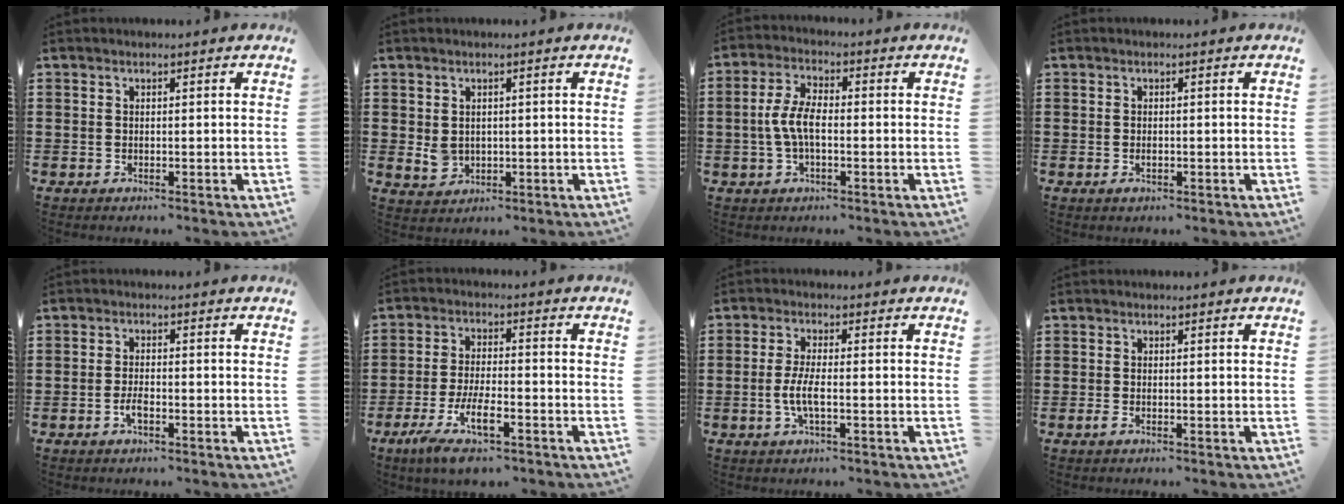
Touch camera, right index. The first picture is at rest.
{"total": 2.5, "force": [0.2, 2.1, 1.3], "torque": [-0.022, 0.003, 0.002]}
{"total": 5.5, "force": [-0.8, 2.5, 4.8], "torque": [-0.114, 0.000, -0.022]}
{"total": 0.9, "force": [-0.2, 0.4, 0.8], "torque": [-0.016, -0.003, -0.003]}
{"total": 2.7, "force": [-1.2, 0.9, 2.2], "torque": [-0.047, -0.002, -0.024]}
{"total": 7.7, "force": [-4.2, 2.3, 6.0], "torque": [-0.137, -0.007, -0.080]}
{"total": 3.9, "force": [-1.0, 0.9, 3.6], "torque": [-0.084, -0.006, -0.025]}
{"total": 0.7, "force": [-0.4, 0.1, 0.6], "torque": [-0.020, -0.009, -0.007]}